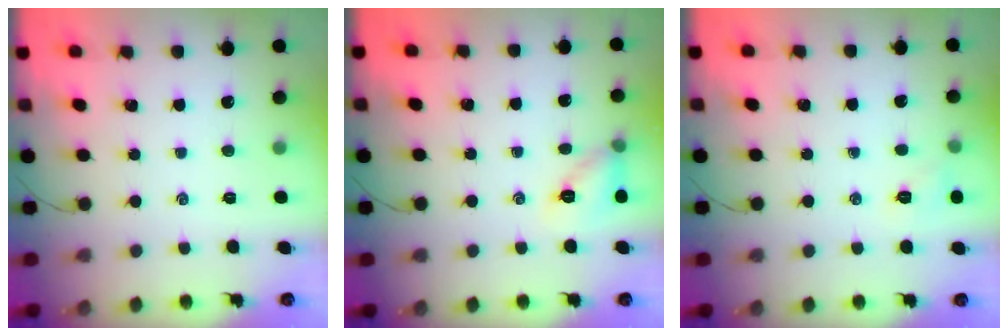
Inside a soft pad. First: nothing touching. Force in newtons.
{"total": 8.7, "press": 8.7, "slide": 1.1}
{"total": 5.7, "press": 5.6, "slide": 1.2}